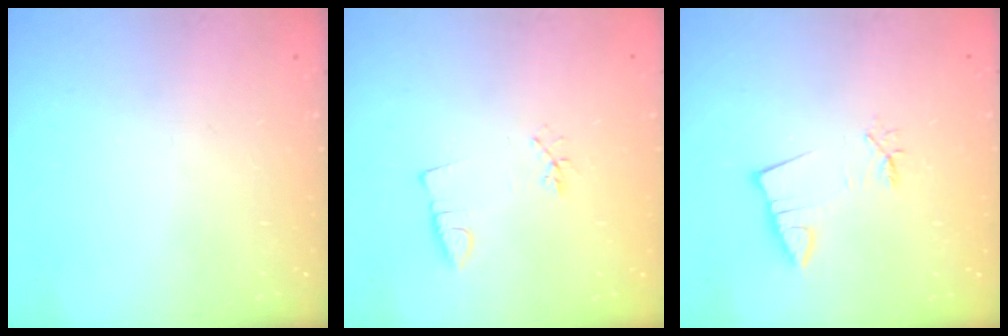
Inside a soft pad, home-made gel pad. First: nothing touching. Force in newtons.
{"total": 2.2, "press": 1.7, "slide": 1.4}
{"total": 2.5, "press": 2.5, "slide": 0.3}